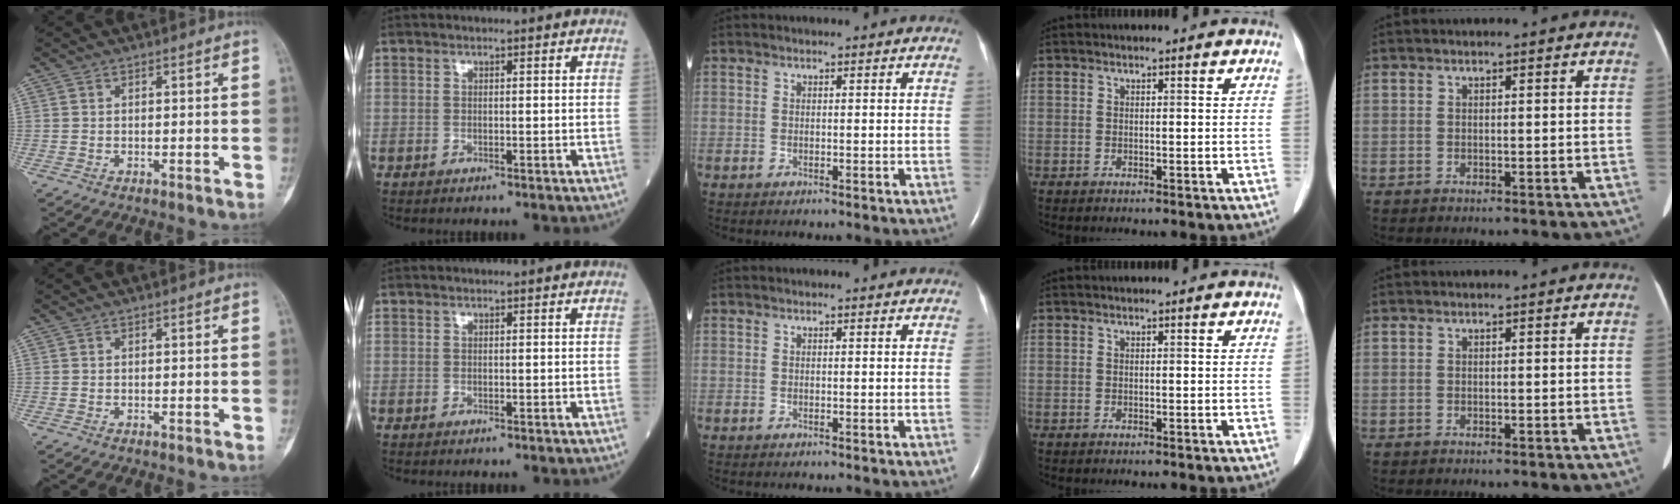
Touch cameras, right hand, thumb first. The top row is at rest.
{}